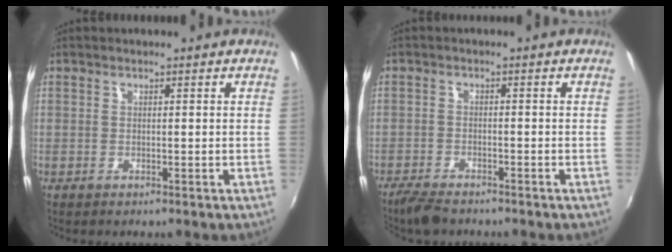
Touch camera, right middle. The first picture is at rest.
{"total": 4.9, "force": [-4.3, 1.1, 1.9], "torque": [-0.057, -0.017, -0.081]}